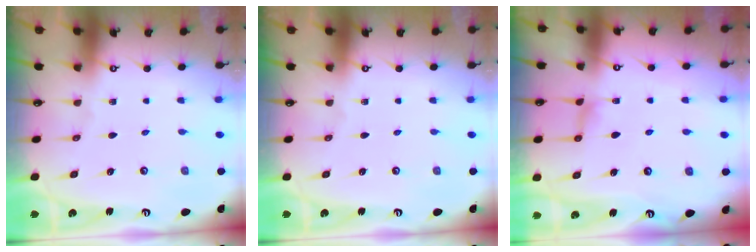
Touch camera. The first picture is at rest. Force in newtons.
{"total": 0.0}
{"total": 2.2, "press": 2.2, "slide": 0.4}